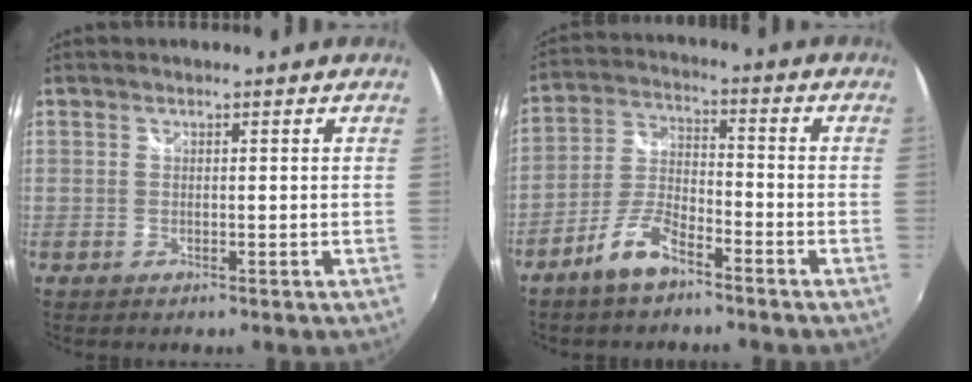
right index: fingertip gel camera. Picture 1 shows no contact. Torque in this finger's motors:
{"motor_torque": [0.59, -0.58, 0.31, 0.08]}